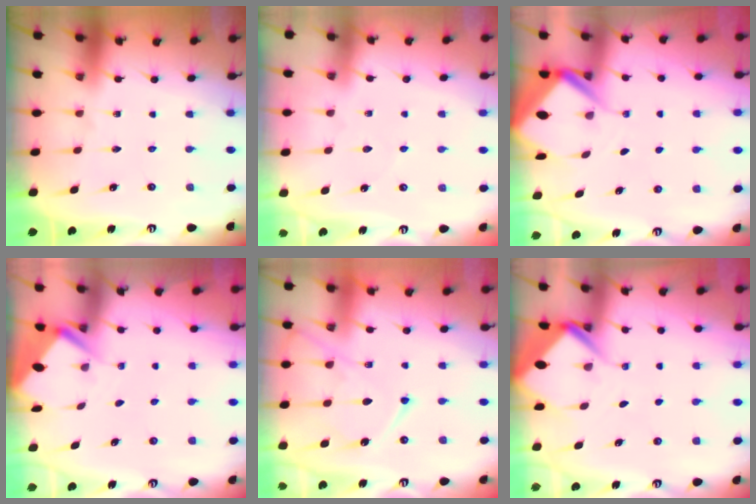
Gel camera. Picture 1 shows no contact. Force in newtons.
{"total": 2.6, "press": 2.6, "slide": 0.4}
{"total": 5.1, "press": 5.0, "slide": 0.5}
{"total": 2.8, "press": 2.8, "slide": 0.3}
{"total": 11.4, "press": 11.4, "slide": 1.3}
{"total": 6.5, "press": 6.5, "slide": 0.6}